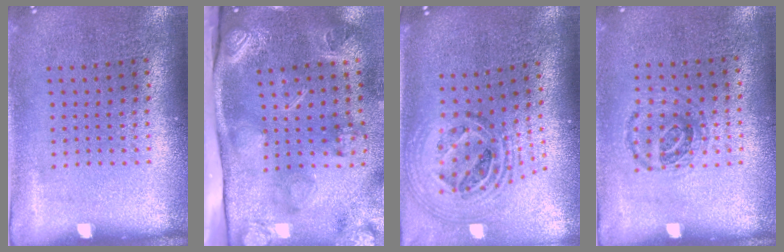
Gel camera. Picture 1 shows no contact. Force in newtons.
{"total": 4.7, "press": 3.3, "slide": 3.3}
{"total": 1.8, "press": 1.5, "slide": 1.1}
{"total": 0.9, "press": 0.8, "slide": 0.4}